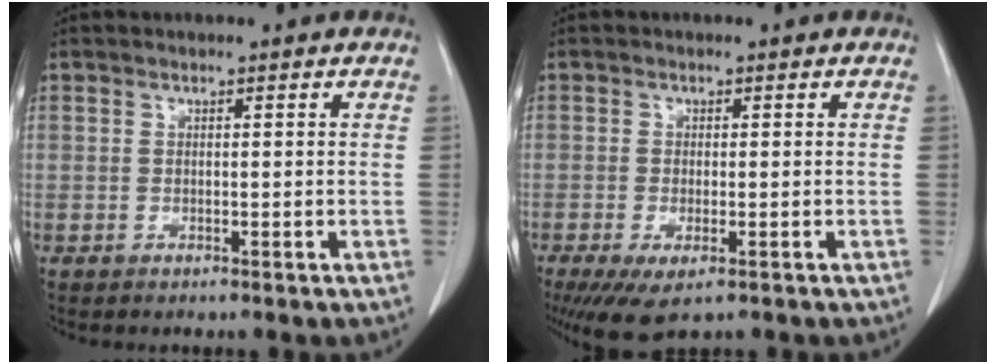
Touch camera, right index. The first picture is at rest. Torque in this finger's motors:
{"motor_torque": [0.67, -0.53, 0.24, 0.06]}